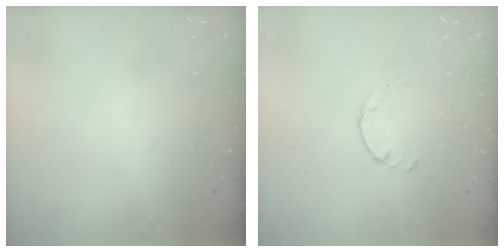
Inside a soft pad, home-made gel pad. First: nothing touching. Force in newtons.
{"total": 0.9, "press": 0.9, "slide": 0.3}